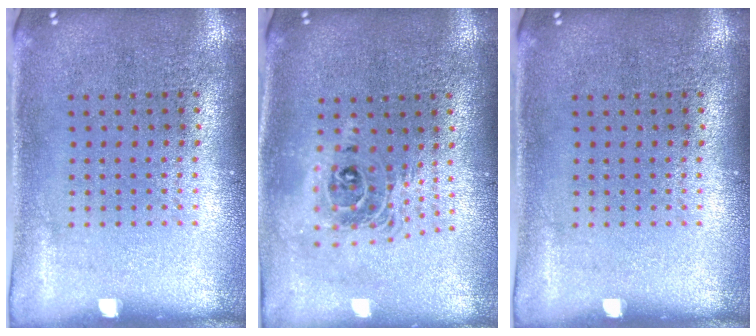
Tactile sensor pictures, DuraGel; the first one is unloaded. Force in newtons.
{"total": 2.0, "press": 1.5, "slide": 1.3}
{"total": 0.0}